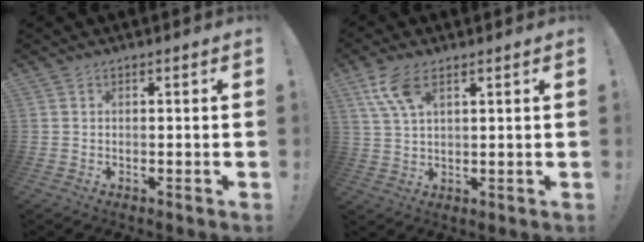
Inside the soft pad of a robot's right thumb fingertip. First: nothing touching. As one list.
[{"total": 8.3, "force": [4.4, 3.5, 6.1], "torque": [-0.105, -0.012, 0.083]}]